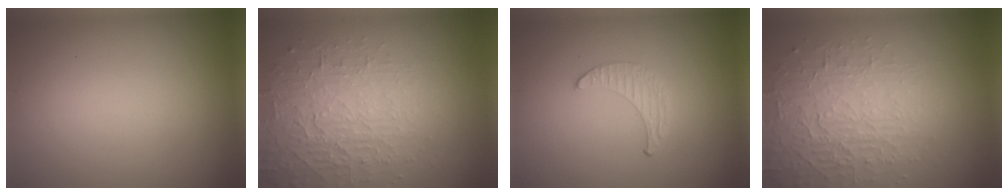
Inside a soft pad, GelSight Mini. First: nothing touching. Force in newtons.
{"total": 4.2, "press": 3.8, "slide": 1.7}
{"total": 0.8, "press": 0.8, "slide": 0.2}
{"total": 4.2, "press": 3.8, "slide": 1.7}